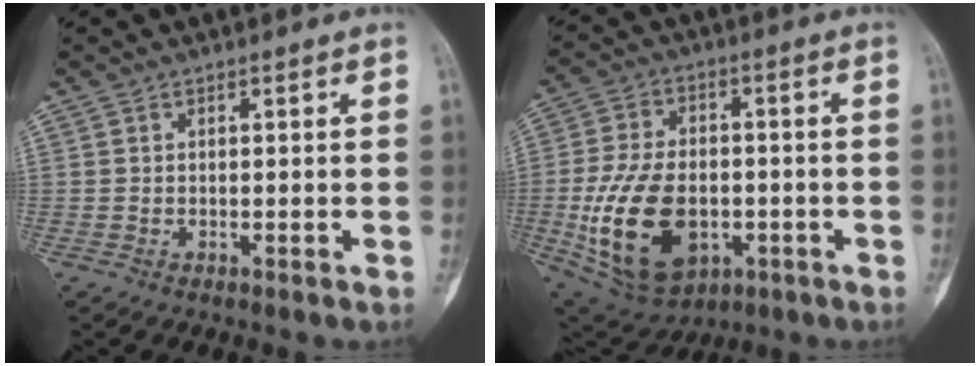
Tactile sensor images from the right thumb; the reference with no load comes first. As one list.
[{"total": 19.2, "force": [-4.3, 12.1, 14.3], "torque": [-0.252, 0.004, -0.053]}]